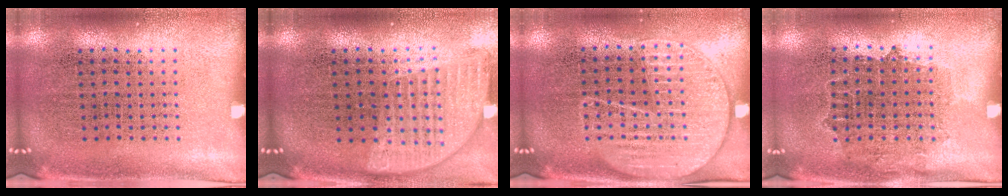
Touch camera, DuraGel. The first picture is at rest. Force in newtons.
{"total": 1.2, "press": 1.2, "slide": 0.5}
{"total": 1.8, "press": 1.6, "slide": 0.8}
{"total": 0.8, "press": 0.8, "slide": 0.3}